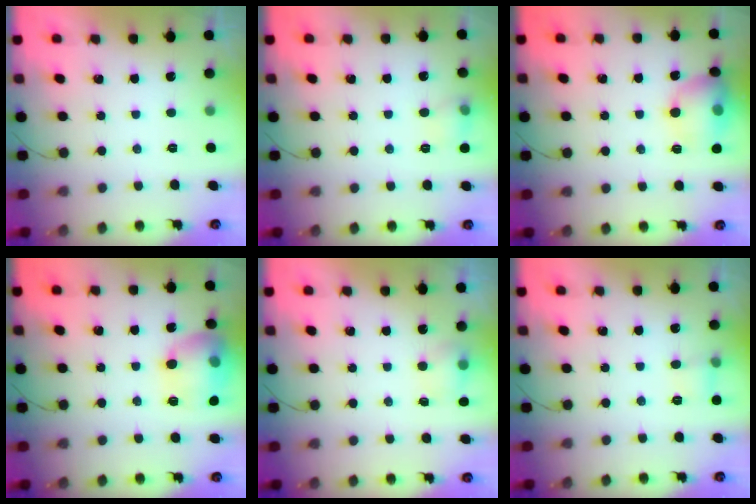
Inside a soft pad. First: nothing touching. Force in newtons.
{"total": 7.0, "press": 6.8, "slide": 1.9}
{"total": 12.8, "press": 12.6, "slide": 2.1}
{"total": 14.8, "press": 14.8, "slide": 1.2}
{"total": 7.8, "press": 4.2, "slide": 6.5}
{"total": 4.9, "press": 4.0, "slide": 2.7}